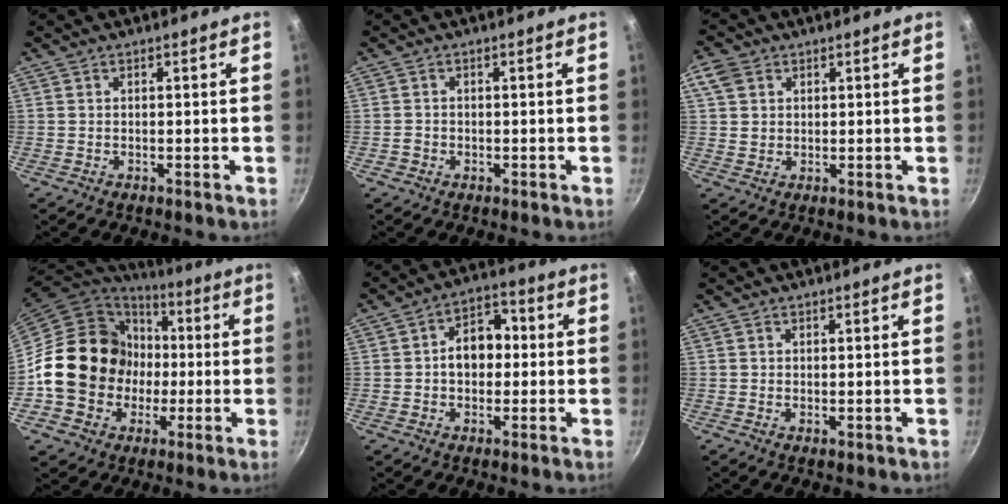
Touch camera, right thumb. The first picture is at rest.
{"total": 1.4, "force": [-0.5, 1.3, 0.3], "torque": [-0.003, 0.004, -0.007]}
{"total": 5.0, "force": [1.9, 4.0, 2.3], "torque": [-0.036, -0.002, 0.033]}
{"total": 19.6, "force": [-1.0, 17.5, 8.8], "torque": [-0.124, 0.031, -0.010]}
{"total": 8.8, "force": [0.1, 6.5, 5.9], "torque": [-0.044, 0.024, -0.009]}
{"total": 0.5, "force": [0.2, 0.3, 0.4], "torque": [-0.005, -0.004, 0.001]}